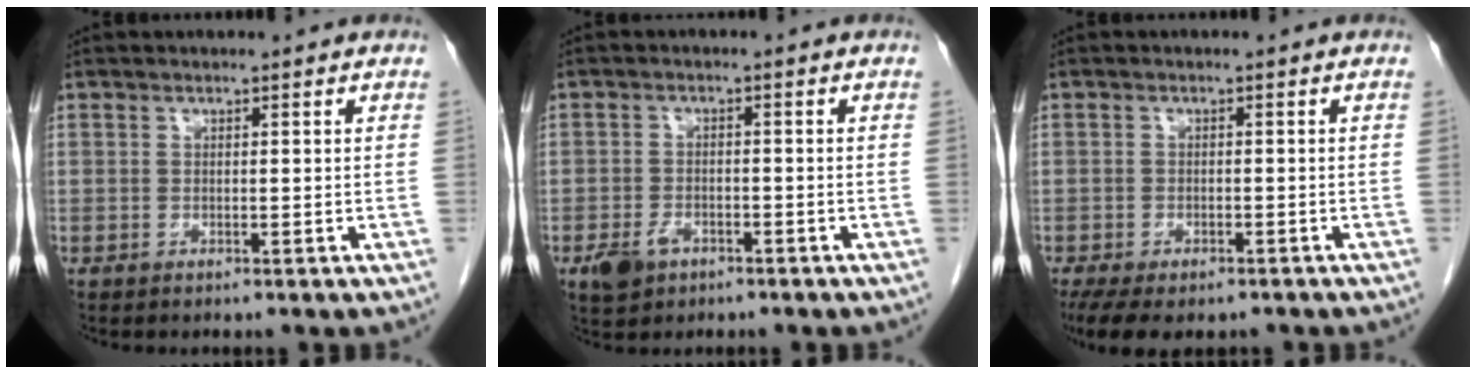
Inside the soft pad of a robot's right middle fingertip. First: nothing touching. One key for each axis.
{"total": 3.8, "fx": -2.2, "fy": 2.4, "fz": 2.1, "tx": -0.041, "ty": -0.001, "tz": -0.030}
{"total": 9.4, "fx": -6.8, "fy": 4.2, "fz": 4.8, "tx": -0.089, "ty": -0.010, "tz": -0.097}